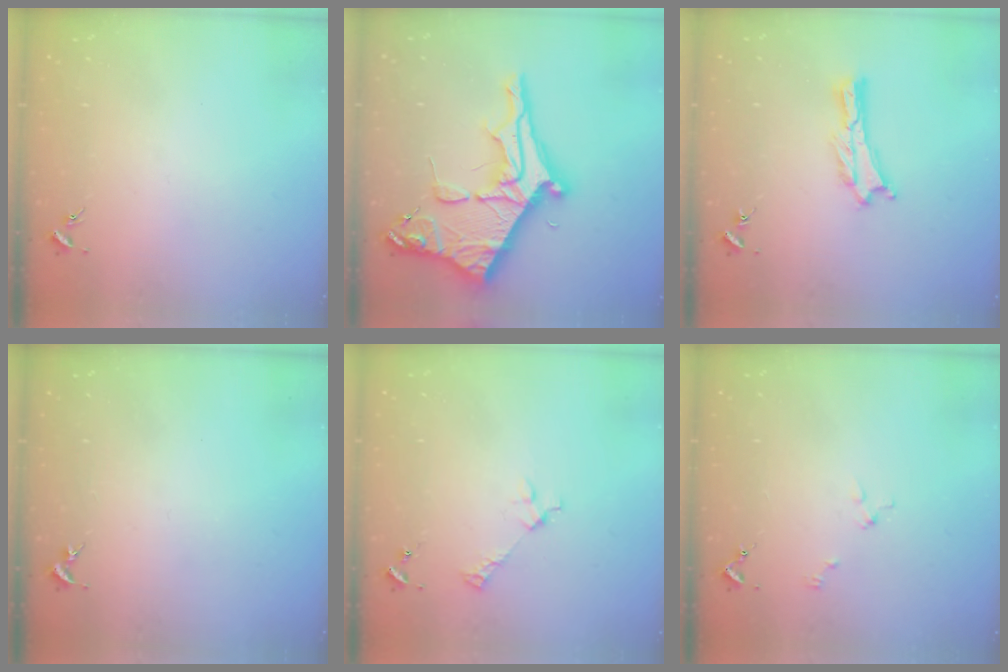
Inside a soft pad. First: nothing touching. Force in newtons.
{"total": 11.6, "press": 11.6, "slide": 1.1}
{"total": 0.6, "press": 0.6, "slide": 0.2}
{"total": 0.0}
{"total": 2.6, "press": 2.6, "slide": 0.3}
{"total": 2.0, "press": 2.0, "slide": 0.2}